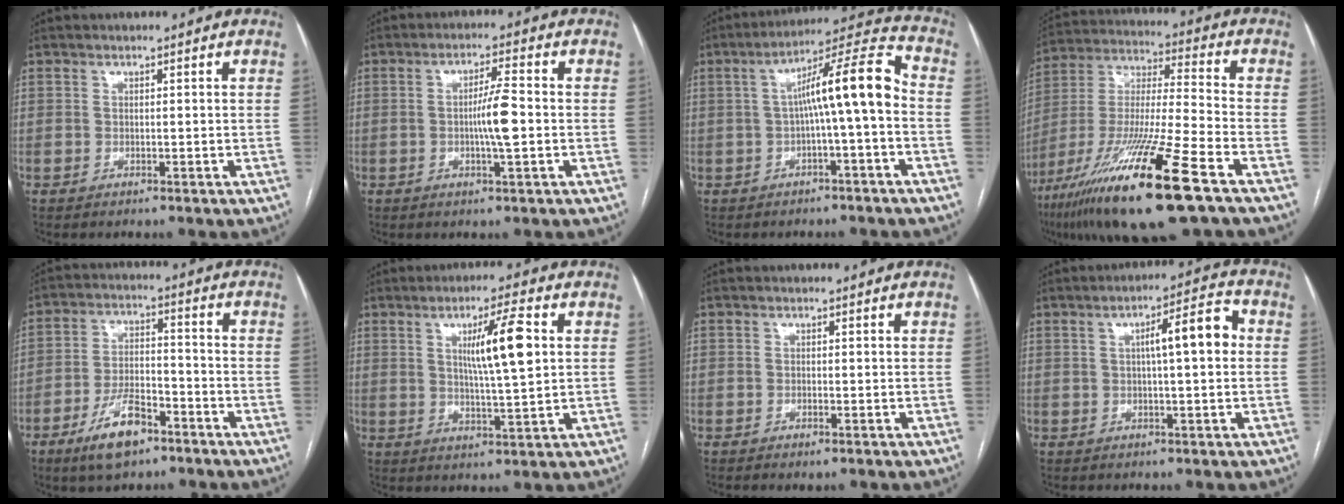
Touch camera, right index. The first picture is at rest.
{"total": 5.6, "force": [-0.6, 0.2, 5.5], "torque": [-0.099, 0.000, -0.013]}
{"total": 11.2, "force": [-0.5, 0.4, 11.2], "torque": [-0.177, 0.038, -0.010]}
{"total": 22.7, "force": [-12.9, 1.0, 18.7], "torque": [-0.366, -0.051, -0.234]}
{"total": 9.5, "force": [-5.9, 3.6, 6.4], "torque": [-0.126, 0.004, -0.105]}
{"total": 9.0, "force": [2.2, 0.2, 8.7], "torque": [-0.146, 0.000, 0.037]}
{"total": 1.0, "force": [-0.6, 0.2, 0.8], "torque": [-0.013, -0.002, -0.007]}
{"total": 7.5, "force": [1.0, 1.1, 7.4], "torque": [-0.110, 0.023, 0.011]}